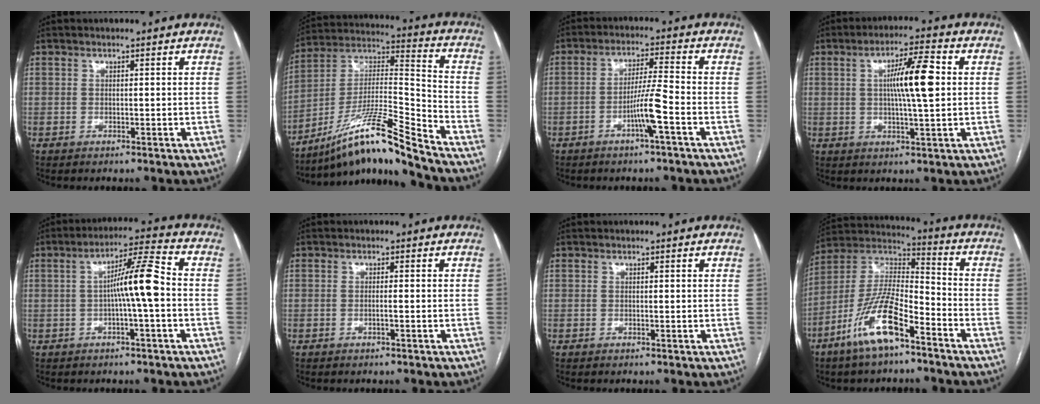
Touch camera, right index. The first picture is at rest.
{"total": 15.5, "force": [-12.9, -1.3, 8.6], "torque": [-0.154, 0.018, -0.229]}
{"total": 5.9, "force": [-2.5, -0.6, 5.4], "torque": [-0.102, 0.002, -0.046]}
{"total": 9.2, "force": [1.3, 0.8, 9.1], "torque": [-0.155, 0.008, 0.022]}
{"total": 8.5, "force": [-0.5, 0.1, 8.5], "torque": [-0.144, 0.019, -0.012]}
{"total": 0.7, "force": [-0.2, -0.1, 0.6], "torque": [-0.012, 0.002, -0.003]}
{"total": 0.0}
{"total": 14.0, "force": [-8.0, 3.6, 10.9], "torque": [-0.225, -0.001, -0.150]}